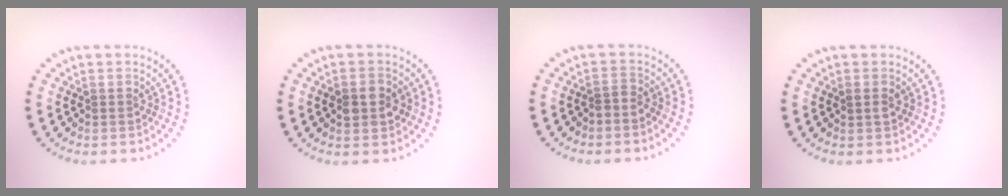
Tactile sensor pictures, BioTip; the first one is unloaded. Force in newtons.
{"total": 2.9, "press": 2.9, "slide": 0.1}
{"total": 0.9, "press": 0.6, "slide": 0.7}
{"total": 0.8, "press": 0.8, "slide": 0.1}